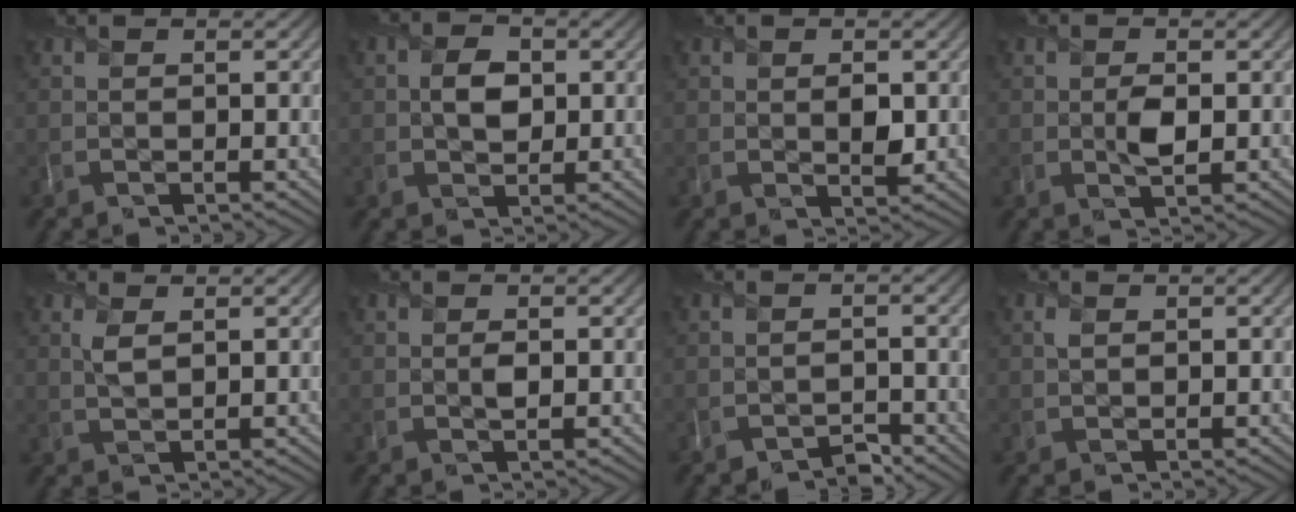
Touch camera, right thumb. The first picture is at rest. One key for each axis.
{"total": 3.2, "fx": 0.3, "fy": 2.3, "fz": 2.2, "tx": -0.049, "ty": 0.000, "tz": 0.001}
{"total": 1.9, "fx": 0.4, "fy": 1.2, "fz": 1.4, "tx": -0.025, "ty": -0.007, "tz": 0.008}
{"total": 2.2, "fx": 0.0, "fy": 1.2, "fz": 1.9, "tx": -0.040, "ty": -0.004, "tz": 0.001}
{"total": 2.0, "fx": 0.9, "fy": 0.7, "fz": 1.6, "tx": -0.043, "ty": 0.002, "tz": 0.019}
{"total": 0.8, "fx": 0.1, "fy": 0.4, "fz": 0.7, "tx": -0.015, "ty": -0.002, "tz": 0.001}
{"total": 2.1, "fx": -1.9, "fy": 0.8, "fz": 0.5, "tx": -0.005, "ty": 0.002, "tz": -0.038}
{"total": 0.8, "fx": 0.4, "fy": 0.5, "fz": 0.5, "tx": -0.015, "ty": 0.003, "tz": 0.006}